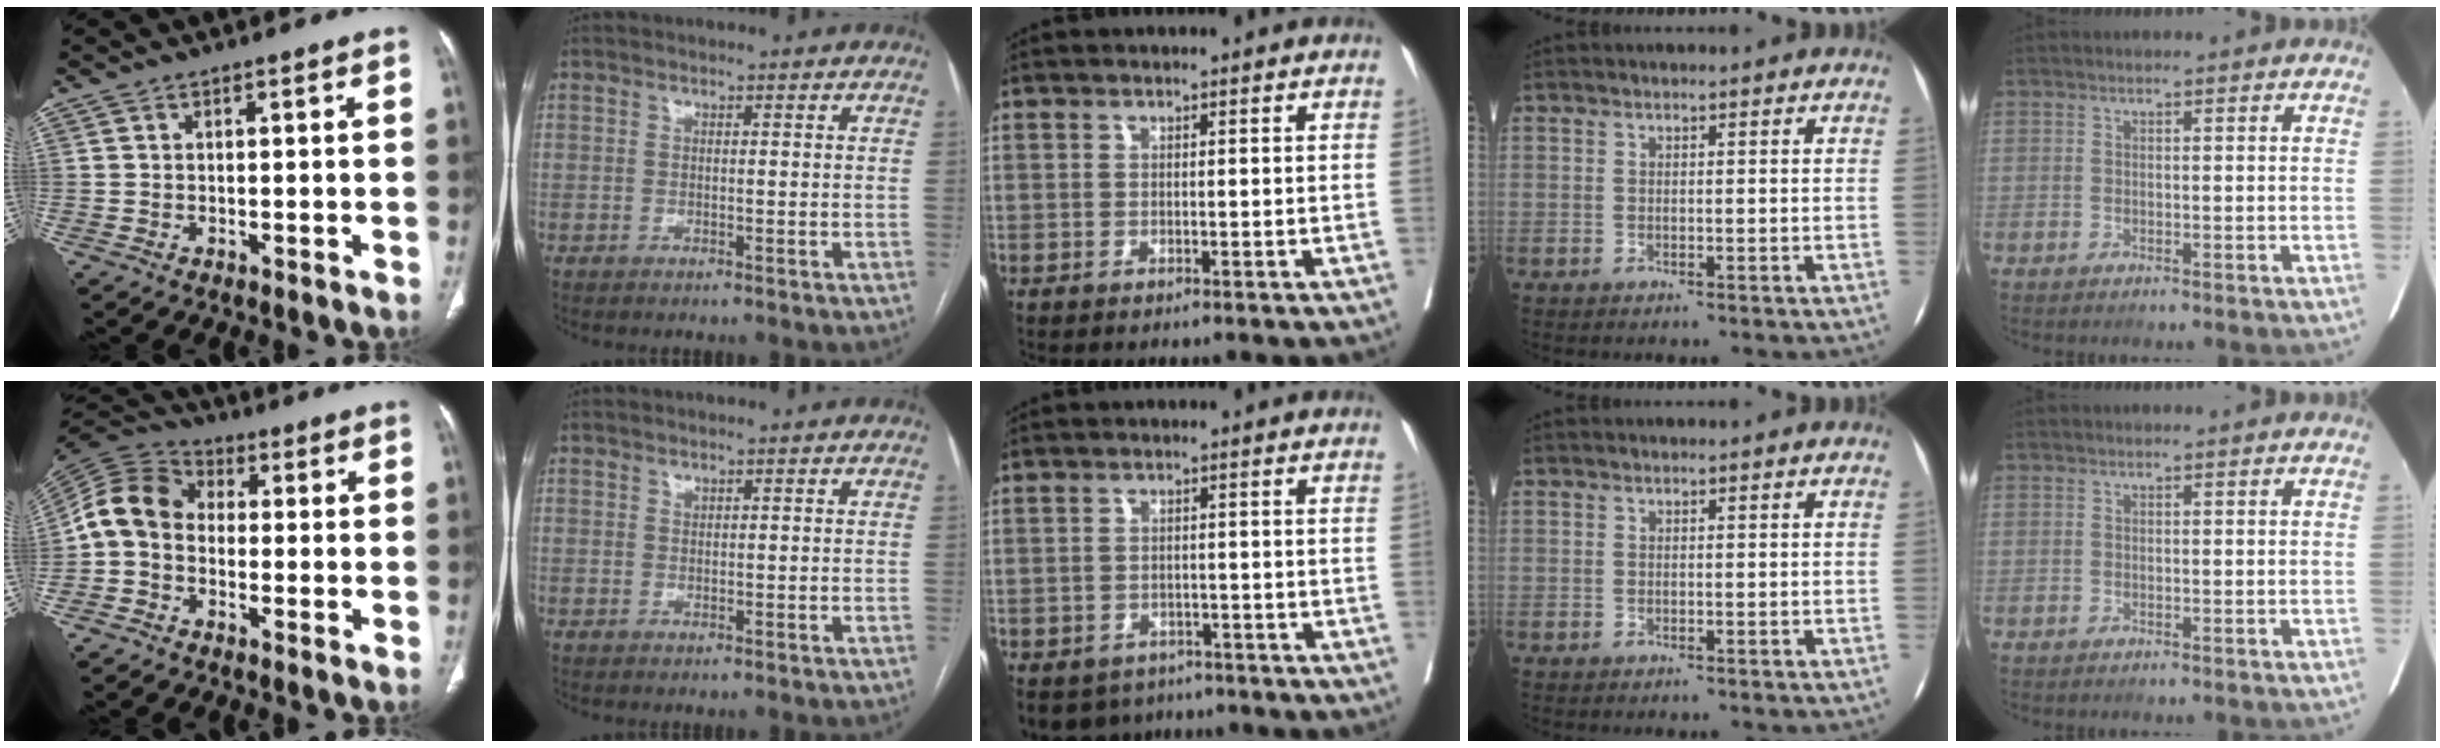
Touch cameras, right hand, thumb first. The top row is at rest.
{"thumb": {"total": 9.0, "force": [-1.1, 7.1, 5.4], "torque": [-0.099, 0.030, -0.039]}, "index": {"total": 0.5, "force": [0.4, 0.3, 0.2], "torque": [-0.002, -0.002, 0.005]}, "middle": {"total": 8.0, "force": [-5.4, 5.7, 1.8], "torque": [-0.038, -0.007, -0.074]}}